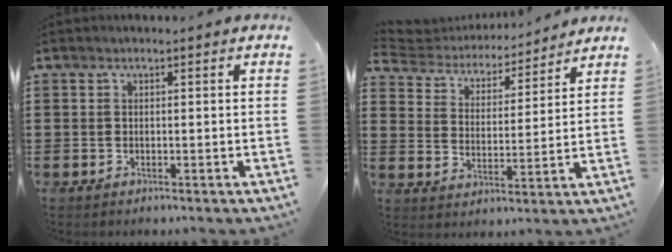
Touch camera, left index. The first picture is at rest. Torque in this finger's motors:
{"motor_torque": [-1.17, 0.97, -0.01, -0.05]}